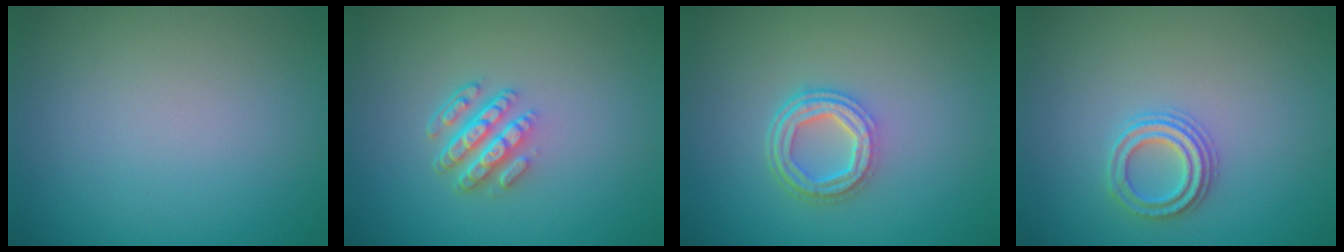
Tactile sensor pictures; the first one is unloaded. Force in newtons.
{"total": 4.2, "press": 3.1, "slide": 2.9}
{"total": 3.9, "press": 2.9, "slide": 2.6}
{"total": 2.3, "press": 2.2, "slide": 0.5}